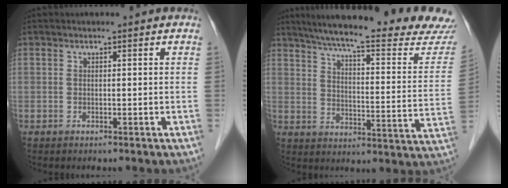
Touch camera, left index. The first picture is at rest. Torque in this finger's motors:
{"motor_torque": [0.38, -0.65, 0.55, 0.12]}